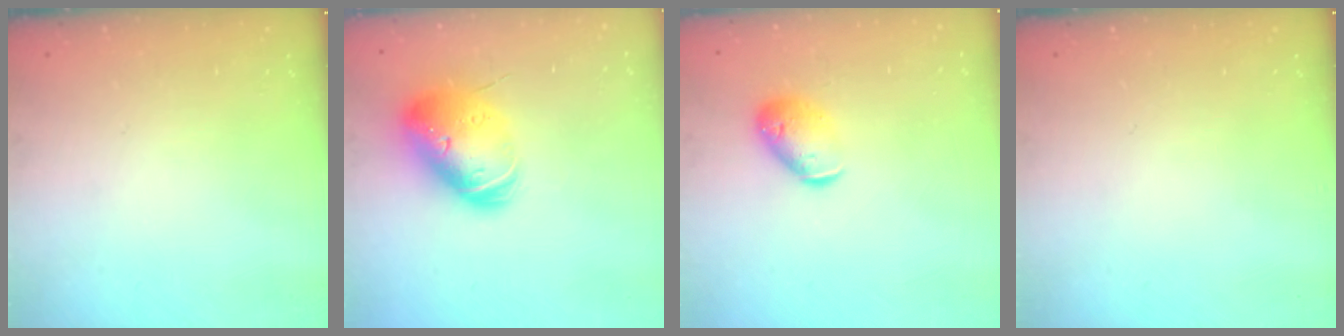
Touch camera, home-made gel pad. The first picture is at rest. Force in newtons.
{"total": 18.2, "press": 18.0, "slide": 2.6}
{"total": 10.0, "press": 9.9, "slide": 1.5}
{"total": 0.0}